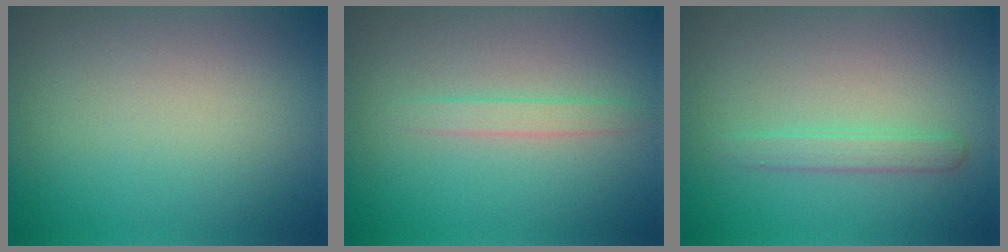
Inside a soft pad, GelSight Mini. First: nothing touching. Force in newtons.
{"total": 1.3, "press": 1.3, "slide": 0.0}
{"total": 1.6, "press": 1.6, "slide": 0.1}